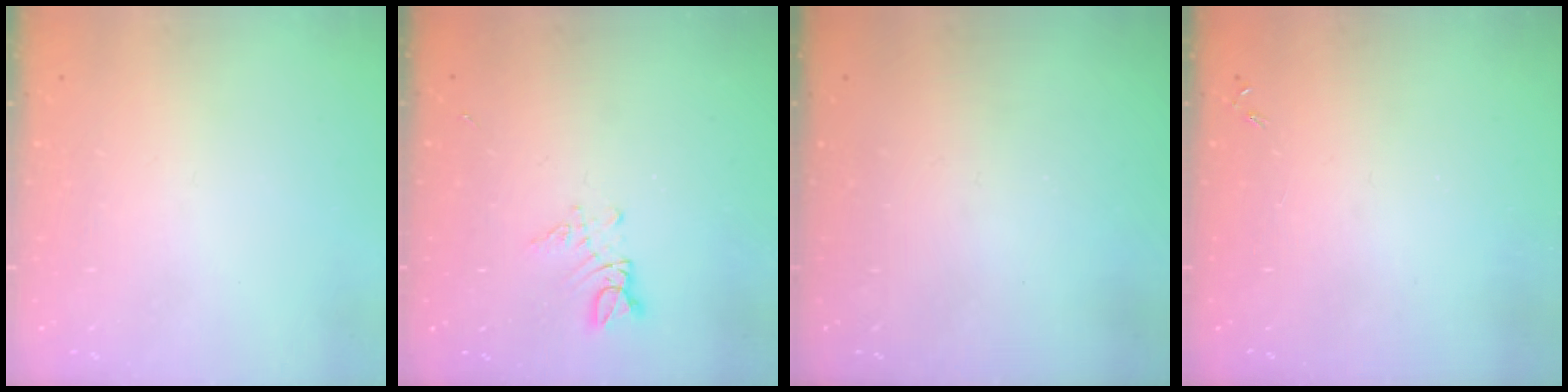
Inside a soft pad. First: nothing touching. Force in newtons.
{"total": 3.7, "press": 3.7, "slide": 0.5}
{"total": 0.0}
{"total": 0.0}